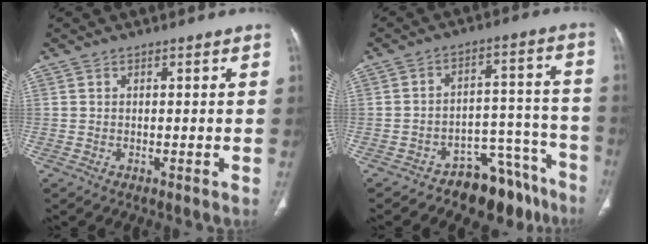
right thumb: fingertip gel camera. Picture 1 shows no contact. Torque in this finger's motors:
{"motor_torque": [1.45, -0.02, -0.08, -0.09, 0.00]}